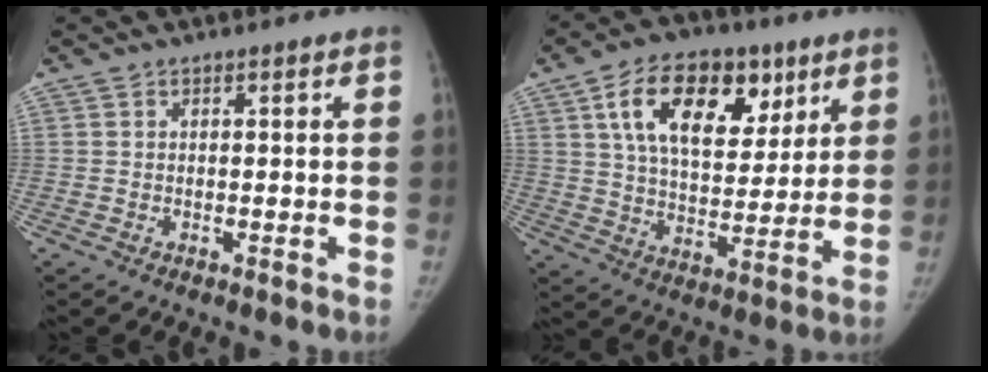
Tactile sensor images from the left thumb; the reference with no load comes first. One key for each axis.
{"total": 19.1, "fx": 8.5, "fy": 11.2, "fz": 13.0, "tx": -0.172, "ty": -0.018, "tz": 0.143}